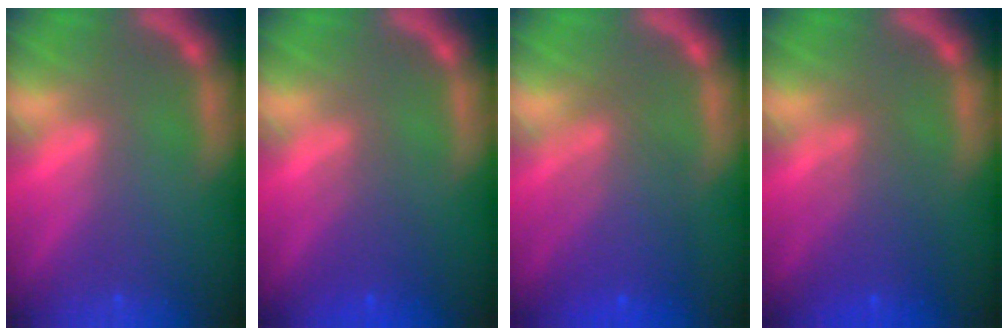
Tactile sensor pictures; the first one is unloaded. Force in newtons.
{"total": 2.5}
{"total": 5.6}
{"total": 4.1}